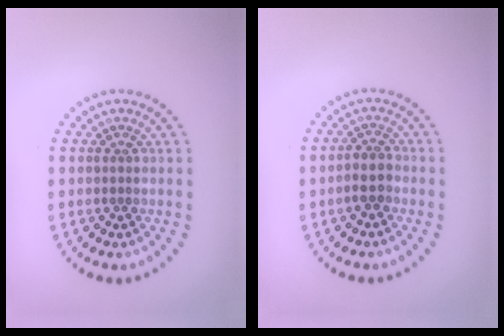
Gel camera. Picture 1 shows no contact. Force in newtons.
{"total": 2.0, "press": 1.8, "slide": 0.9}